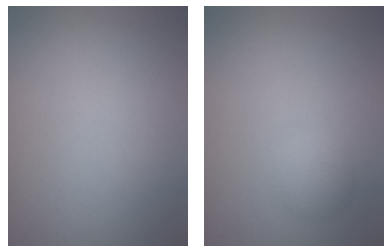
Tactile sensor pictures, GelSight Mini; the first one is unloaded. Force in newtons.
{"total": 1.6, "press": 1.6, "slide": 0.1}